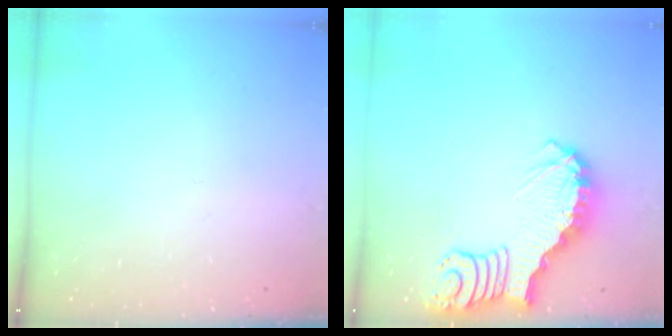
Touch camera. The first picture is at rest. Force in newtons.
{"total": 3.5, "press": 3.5, "slide": 0.7}